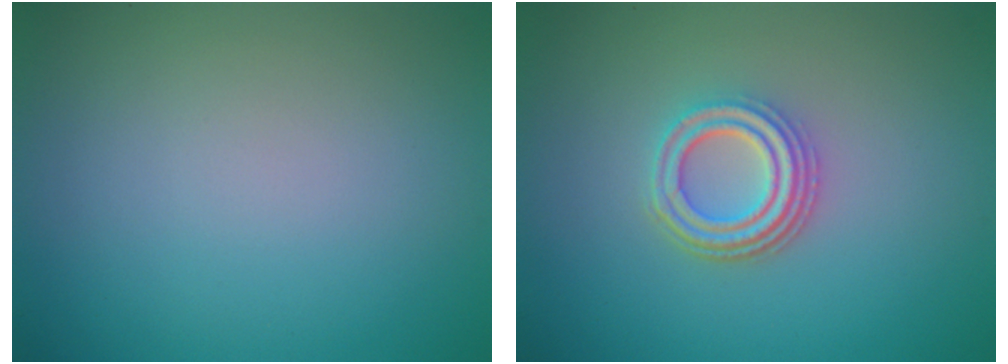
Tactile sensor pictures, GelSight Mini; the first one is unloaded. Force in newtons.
{"total": 3.7, "press": 3.0, "slide": 2.1}